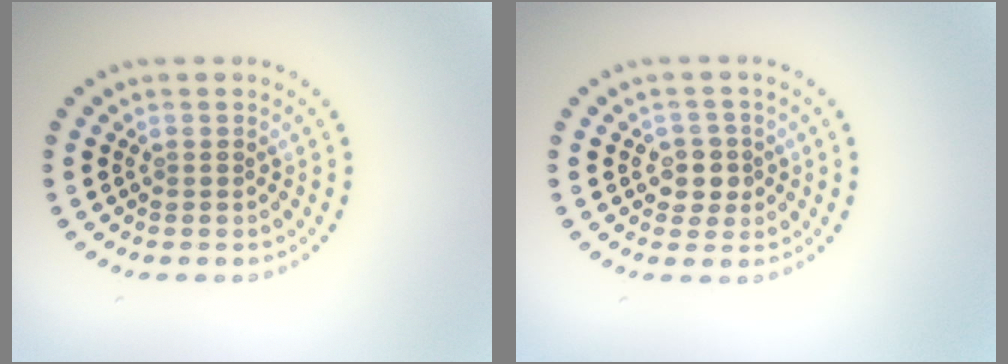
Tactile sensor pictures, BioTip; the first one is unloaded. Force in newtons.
{"total": 2.2, "press": 2.0, "slide": 0.8}